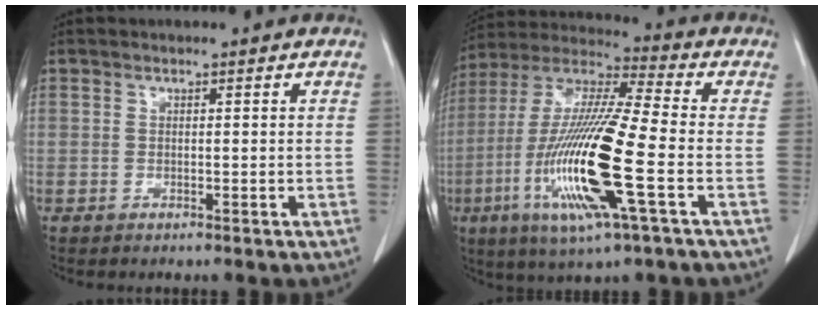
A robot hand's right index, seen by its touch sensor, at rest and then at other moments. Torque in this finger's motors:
{"motor_torque": [2.14, 0.00, 0.75, 0.20]}